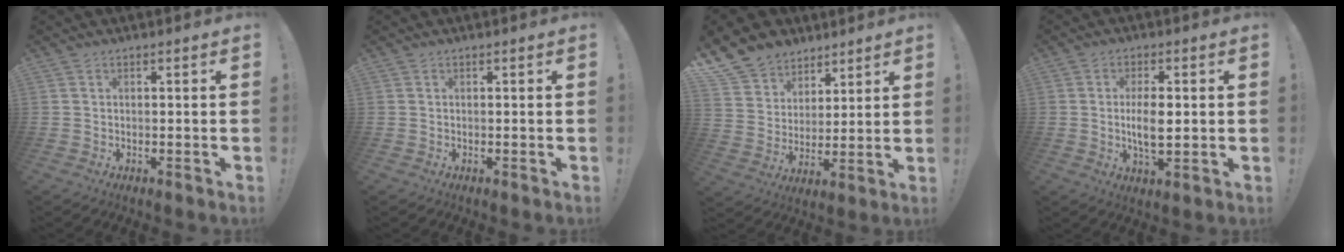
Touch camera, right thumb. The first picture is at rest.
{"total": 0.0}
{"total": 11.9, "force": [8.1, 8.4, 2.3], "torque": [-0.054, -0.057, 0.162]}
{"total": 7.7, "force": [0.0, 3.2, 7.0], "torque": [-0.127, -0.007, -0.006]}